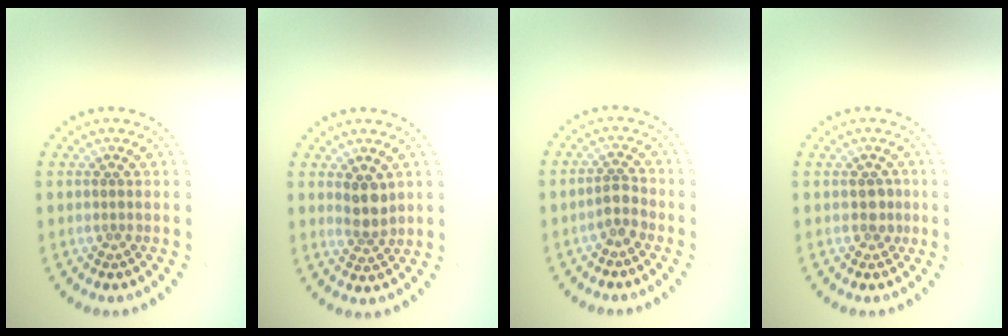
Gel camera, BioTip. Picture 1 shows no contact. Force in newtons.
{"total": 2.3, "press": 2.1, "slide": 1.1}
{"total": 1.8, "press": 1.4, "slide": 1.1}
{"total": 1.2, "press": 1.2, "slide": 0.5}